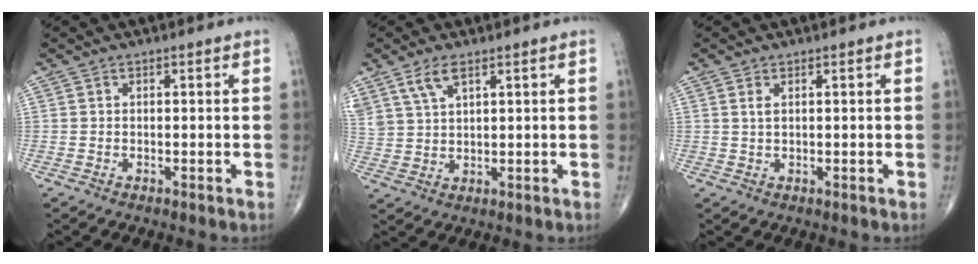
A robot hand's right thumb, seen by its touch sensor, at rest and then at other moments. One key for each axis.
{"total": 5.5, "fx": 3.5, "fy": 2.3, "fz": 3.6, "tx": -0.076, "ty": -0.008, "tz": 0.076}
{"total": 1.4, "fx": 0.6, "fy": 0.6, "fz": 1.1, "tx": -0.024, "ty": 0.003, "tz": 0.015}